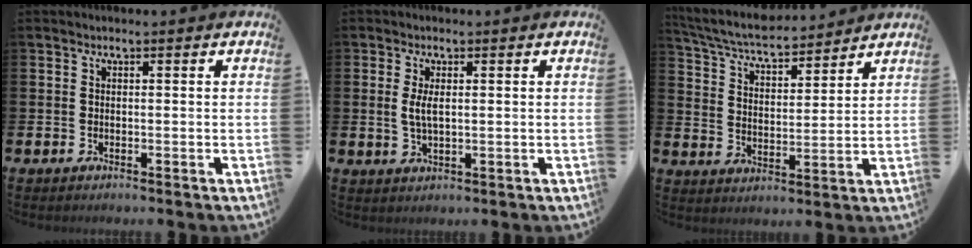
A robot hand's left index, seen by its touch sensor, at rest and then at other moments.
{"total": 2.7, "force": [0.6, 1.0, 2.4], "torque": [-0.041, 0.002, 0.007]}
{"total": 6.2, "force": [5.9, 1.0, 1.8], "torque": [-0.058, -0.041, 0.100]}